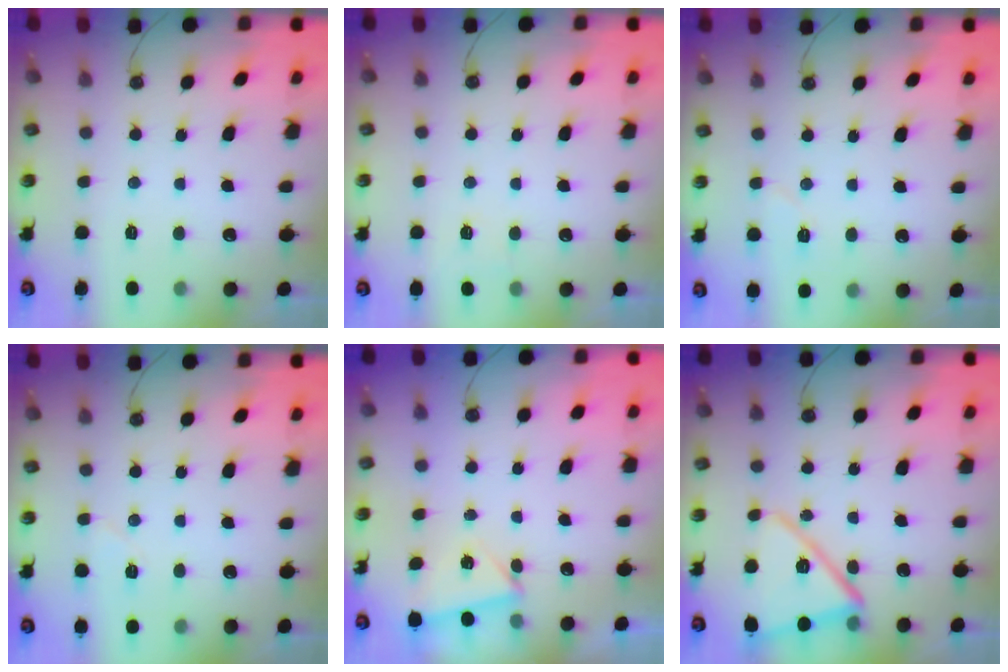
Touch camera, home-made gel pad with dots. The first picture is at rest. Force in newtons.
{"total": 2.9, "press": 2.9, "slide": 0.7}
{"total": 5.0, "press": 4.6, "slide": 2.0}
{"total": 4.1, "press": 3.7, "slide": 1.8}
{"total": 2.9, "press": 2.8, "slide": 0.6}
{"total": 15.2, "press": 15.1, "slide": 1.9}